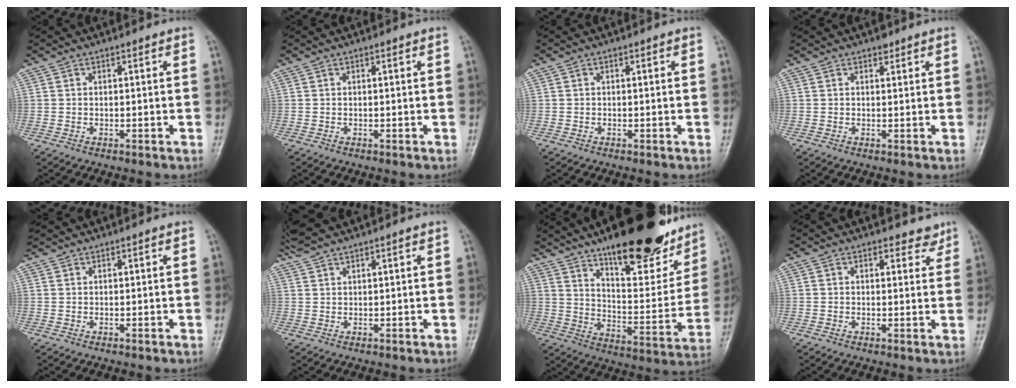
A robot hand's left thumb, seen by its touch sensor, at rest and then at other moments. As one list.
[{"total": 0.0}, {"total": 0.0}, {"total": 1.4, "force": [1.1, 0.7, 0.5], "torque": [0.001, -0.006, 0.013]}, {"total": 2.0, "force": [1.9, 0.3, 0.5], "torque": [-0.009, 0.016, 0.039]}, {"total": 4.9, "force": [4.4, 0.0, 2.0], "torque": [-0.044, 0.020, 0.092]}, {"total": 27.7, "force": [19.0, 9.3, 18.0], "torque": [-0.219, -0.076, 0.283]}, {"total": 3.0, "force": [2.5, 1.4, 0.9], "torque": [0.018, -0.011, 0.027]}]